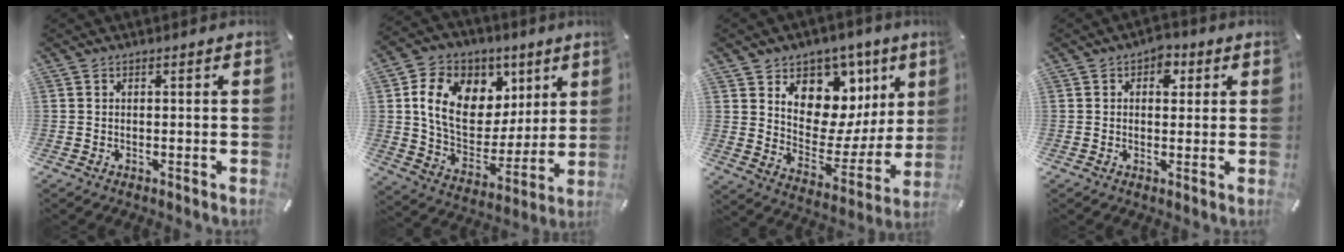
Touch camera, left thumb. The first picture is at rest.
{"total": 16.4, "force": [6.4, 12.5, 8.5], "torque": [-0.148, -0.019, 0.124]}
{"total": 11.5, "force": [6.3, 8.9, 3.7], "torque": [-0.040, -0.087, 0.111]}
{"total": 4.2, "force": [1.2, 2.9, 2.7], "torque": [-0.016, -0.006, 0.011]}